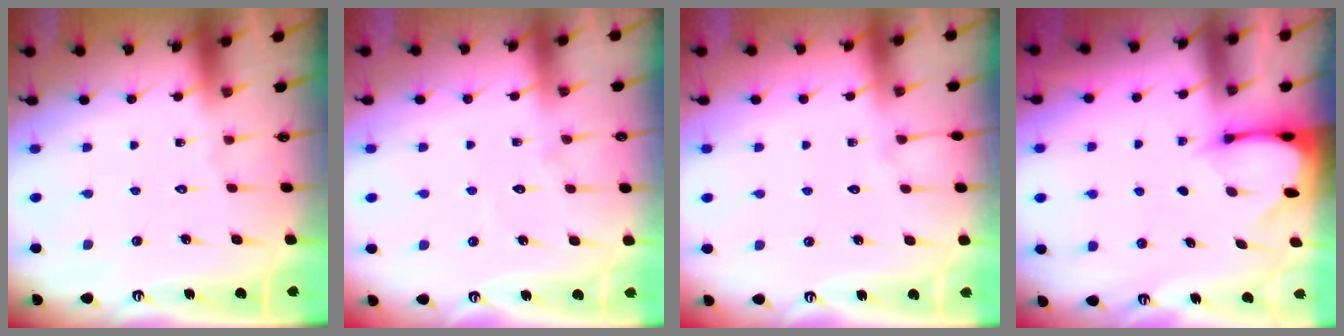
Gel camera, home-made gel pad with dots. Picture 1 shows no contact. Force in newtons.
{"total": 4.7, "press": 4.6, "slide": 0.5}
{"total": 2.5, "press": 2.5, "slide": 0.4}
{"total": 2.3, "press": 2.3, "slide": 0.3}